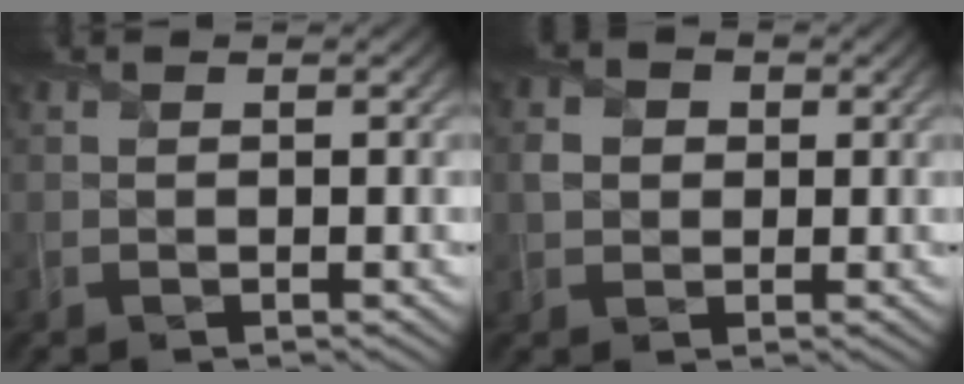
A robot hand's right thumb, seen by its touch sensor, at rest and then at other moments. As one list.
[{"total": 2.3, "force": [0.1, 2.0, 1.1], "torque": [-0.029, 0.001, -0.002]}]